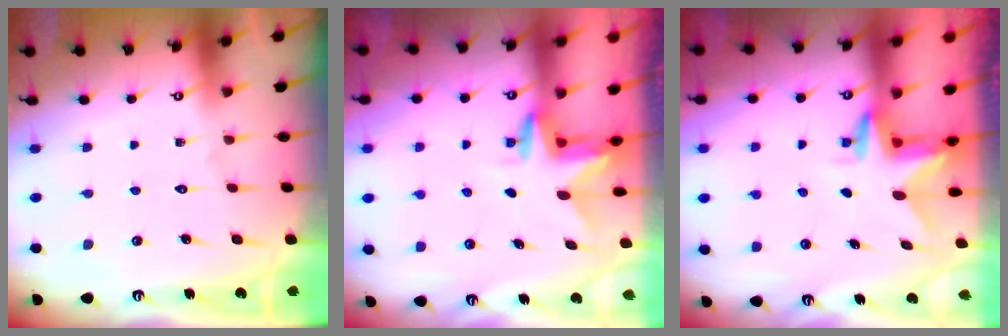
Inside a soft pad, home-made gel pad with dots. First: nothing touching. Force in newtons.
{"total": 3.0, "press": 3.0, "slide": 0.2}
{"total": 2.8, "press": 2.8, "slide": 0.2}